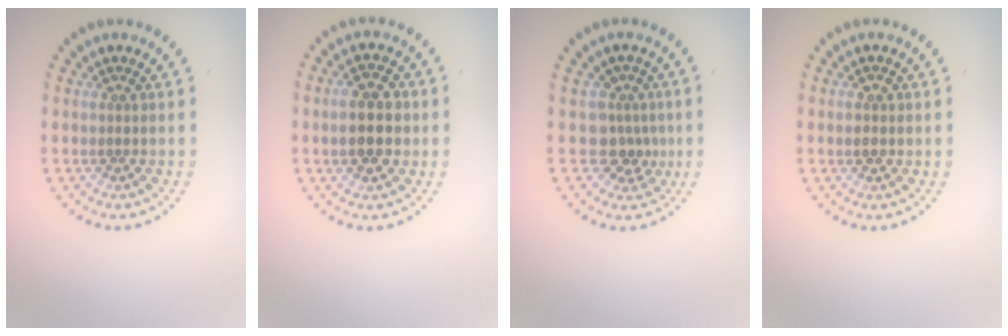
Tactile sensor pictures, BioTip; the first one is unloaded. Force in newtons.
{"total": 4.5, "press": 4.5, "slide": 0.3}
{"total": 2.8, "press": 2.1, "slide": 1.9}
{"total": 1.5, "press": 1.5, "slide": 0.1}